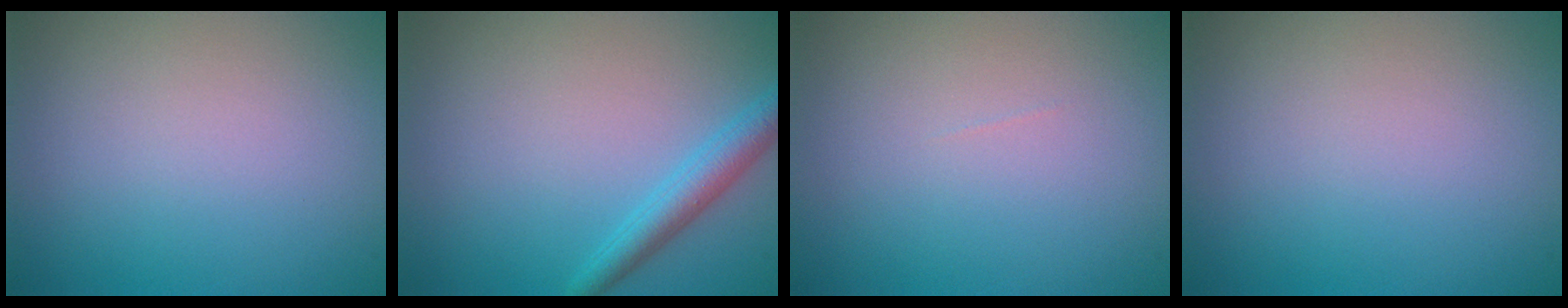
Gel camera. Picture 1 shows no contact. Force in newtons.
{"total": 2.7, "press": 2.7, "slide": 0.0}
{"total": 0.0}
{"total": 0.0}